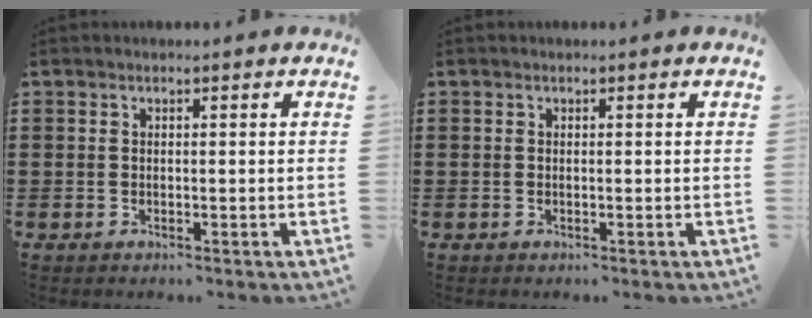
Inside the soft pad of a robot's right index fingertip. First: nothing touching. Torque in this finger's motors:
{"motor_torque": [0.00, 0.00, 0.00, 0.00]}